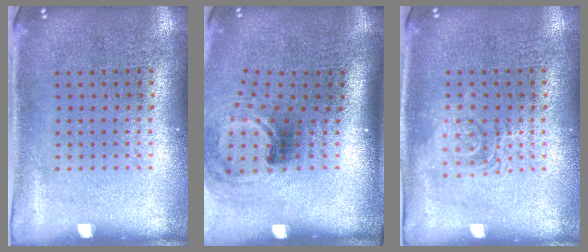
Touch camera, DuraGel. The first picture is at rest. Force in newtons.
{"total": 1.8, "press": 1.2, "slide": 1.3}
{"total": 1.2, "press": 1.2, "slide": 0.2}